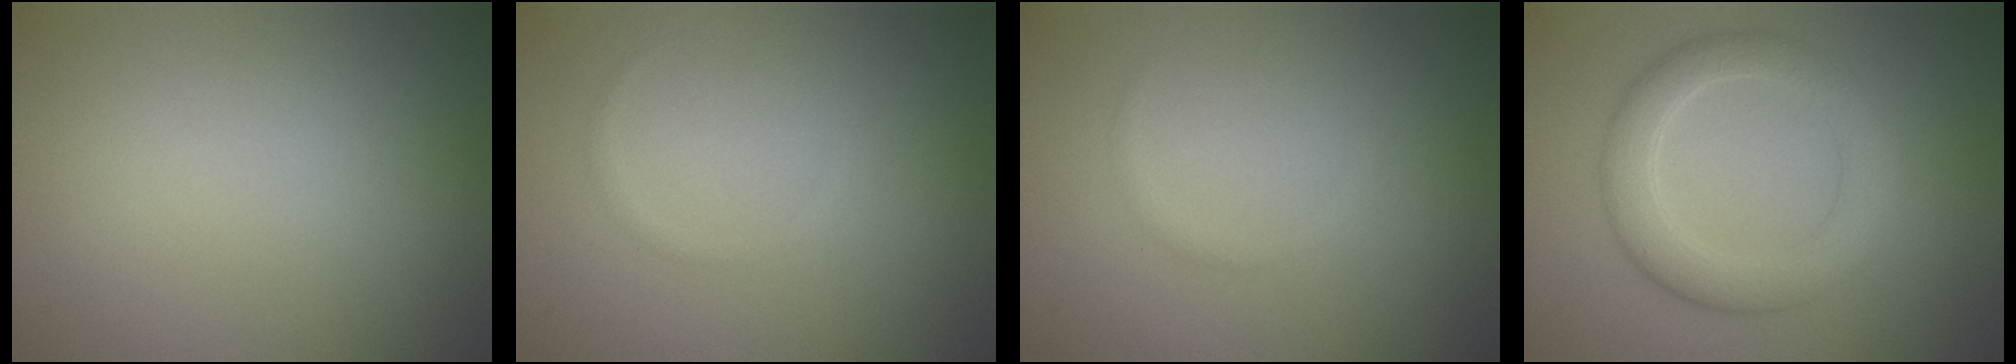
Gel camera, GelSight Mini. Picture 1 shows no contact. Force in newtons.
{"total": 0.6, "press": 0.6, "slide": 0.1}
{"total": 0.6, "press": 0.6, "slide": 0.0}
{"total": 4.5, "press": 4.5, "slide": 0.3}